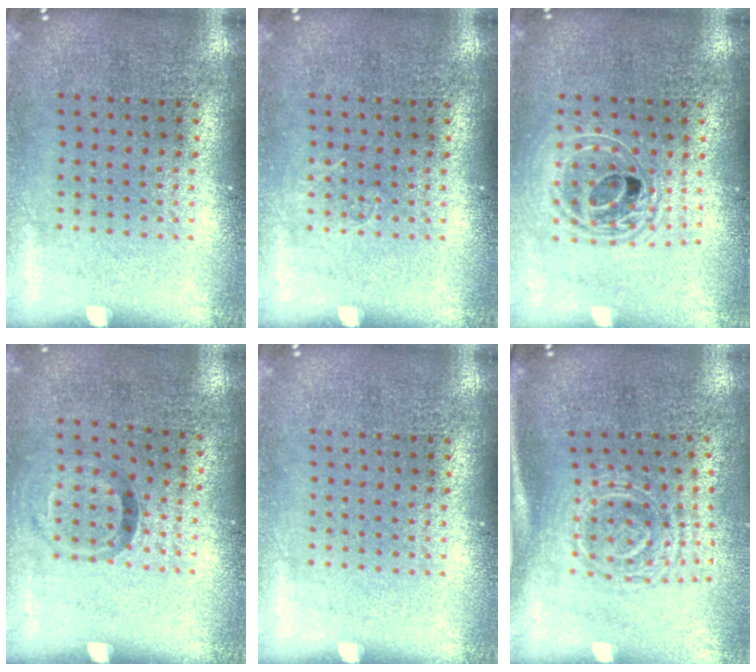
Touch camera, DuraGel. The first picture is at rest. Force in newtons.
{"total": 0.6, "press": 0.5, "slide": 0.2}
{"total": 1.7, "press": 1.4, "slide": 0.9}
{"total": 1.0, "press": 0.6, "slide": 0.8}
{"total": 0.0}
{"total": 1.7, "press": 1.3, "slide": 1.2}